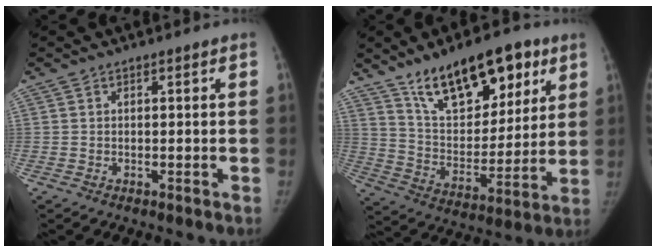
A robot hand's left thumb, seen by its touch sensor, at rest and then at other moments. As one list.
[{"total": 21.0, "force": [12.7, 9.9, 13.4], "torque": [-0.166, -0.049, 0.220]}]